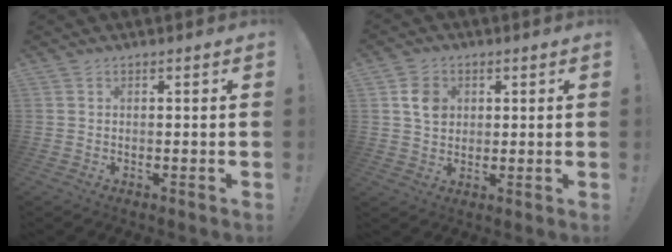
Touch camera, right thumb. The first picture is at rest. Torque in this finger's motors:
{"motor_torque": [0.10, -0.10, 0.41, -0.37, 0.00]}